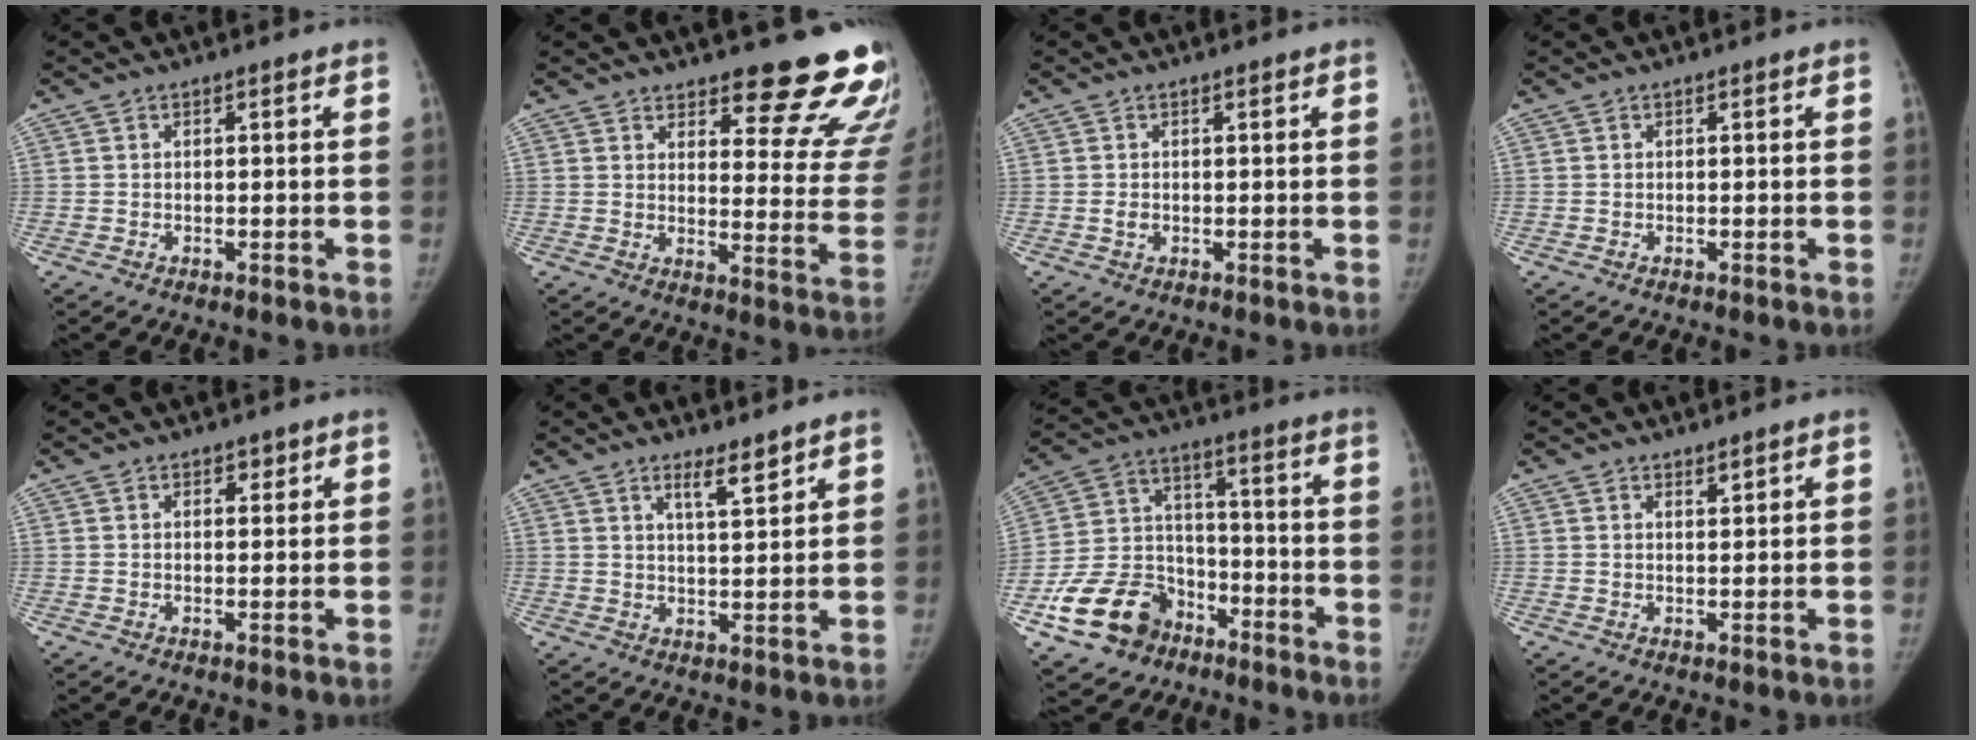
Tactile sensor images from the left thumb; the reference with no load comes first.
{"total": 17.6, "force": [15.2, 4.8, 7.6], "torque": [-0.045, -0.135, 0.172]}
{"total": 2.7, "force": [-0.5, 2.1, 1.6], "torque": [-0.022, 0.002, -0.008]}
{"total": 0.0}
{"total": 1.4, "force": [1.0, 0.9, 0.6], "torque": [0.004, -0.005, 0.011]}
{"total": 4.3, "force": [3.2, 0.7, 2.7], "torque": [-0.038, -0.029, 0.055]}
{"total": 15.5, "force": [-8.8, 11.1, 6.2], "torque": [-0.090, 0.068, -0.151]}
{"total": 1.2, "force": [1.0, 0.3, 0.5], "torque": [-0.004, -0.009, 0.018]}